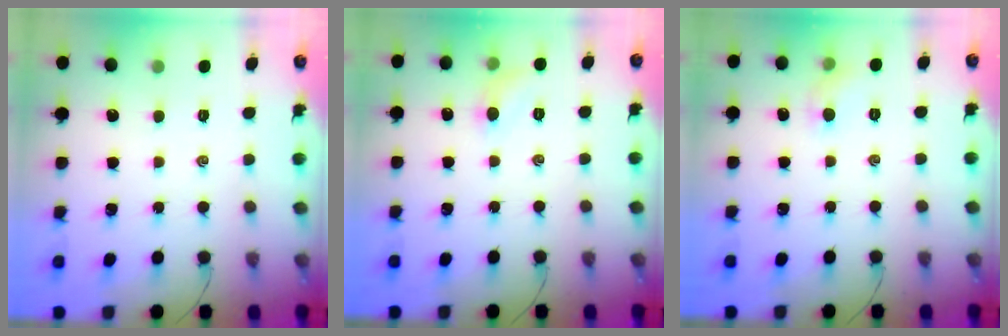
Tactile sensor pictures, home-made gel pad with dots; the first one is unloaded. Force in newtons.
{"total": 5.6, "press": 5.4, "slide": 1.7}
{"total": 5.6, "press": 5.2, "slide": 1.9}